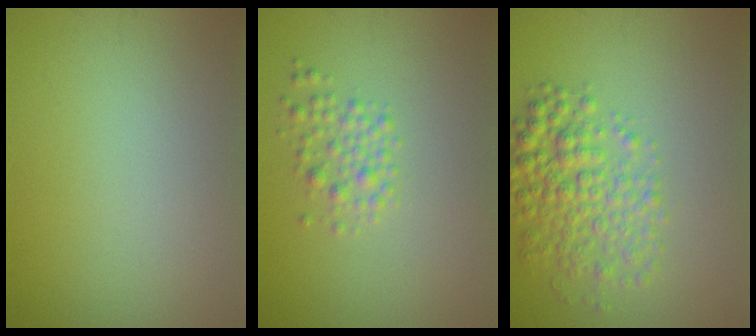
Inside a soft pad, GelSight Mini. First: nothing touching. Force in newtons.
{"total": 2.0, "press": 2.0, "slide": 0.0}
{"total": 4.8, "press": 4.8, "slide": 0.1}